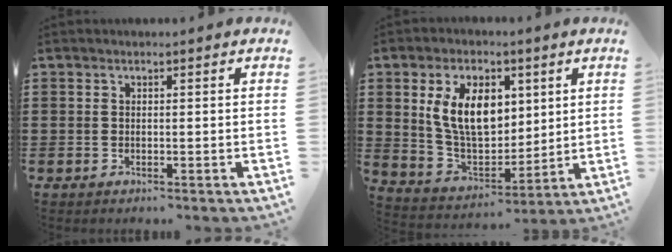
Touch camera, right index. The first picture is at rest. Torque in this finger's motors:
{"motor_torque": [1.61, 0.53, 1.05, 0.21]}